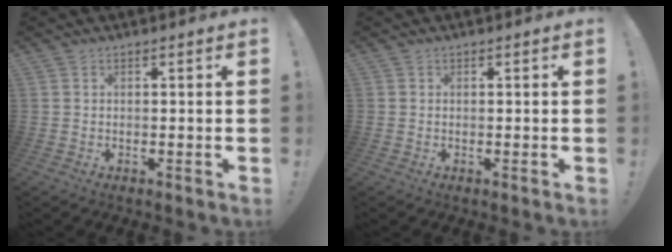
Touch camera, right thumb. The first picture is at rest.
{"total": 0.5, "force": [0.1, 0.4, -0.4], "torque": [0.008, 0.003, 0.001]}